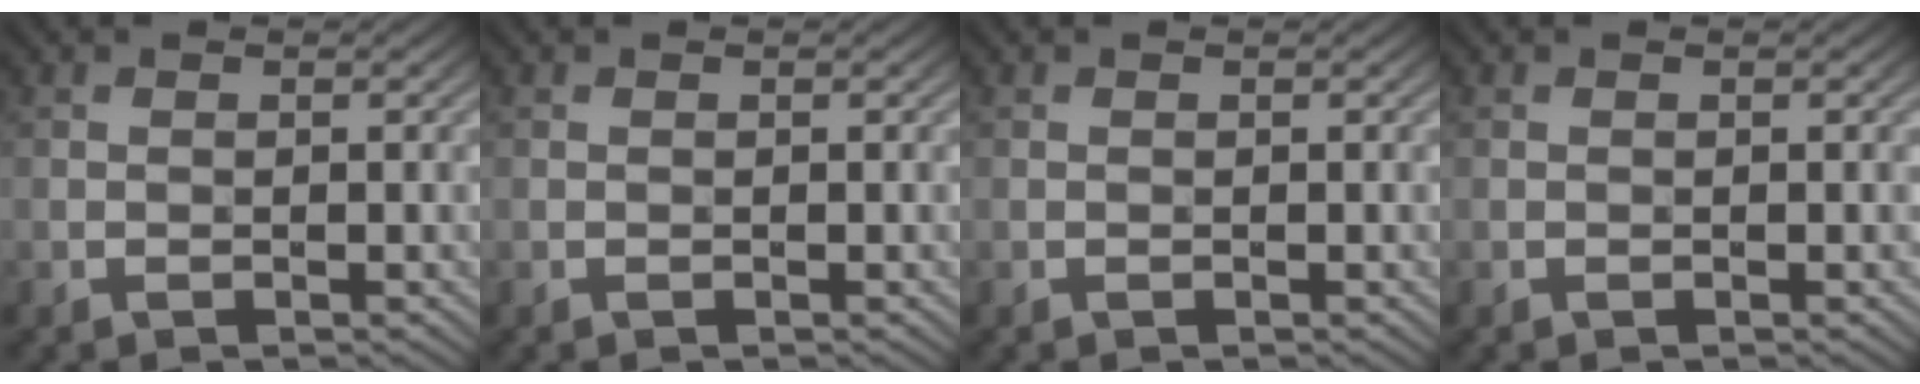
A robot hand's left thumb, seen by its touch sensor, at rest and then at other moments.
{"total": 0.0}
{"total": 0.0}
{"total": 0.0}